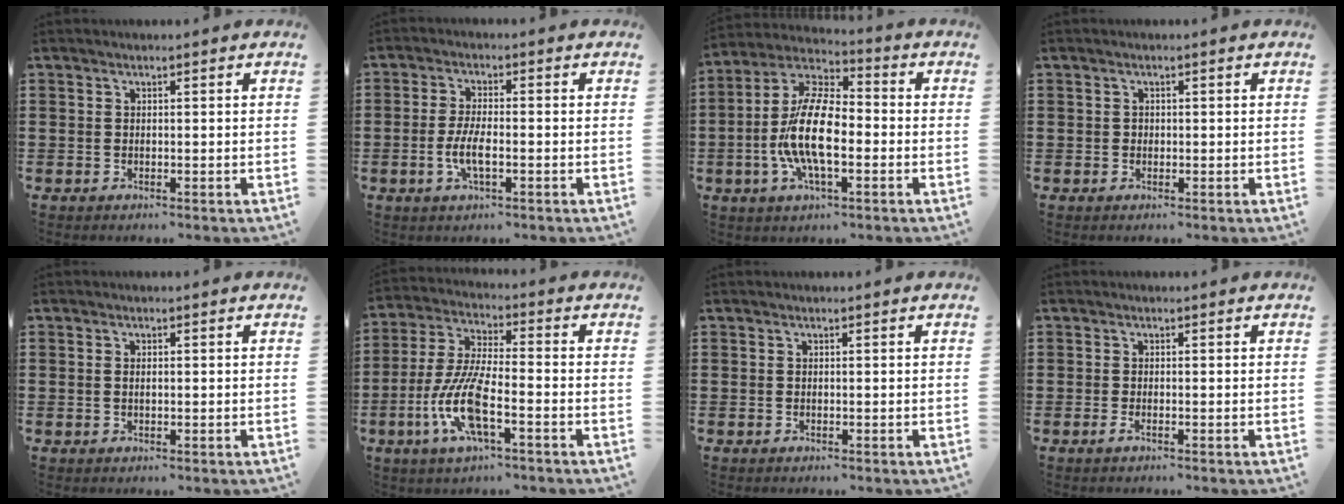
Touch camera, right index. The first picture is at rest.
{"total": 5.6, "force": [-1.7, 1.5, 5.1], "torque": [-0.114, -0.008, -0.038]}
{"total": 12.9, "force": [-2.7, 5.1, 11.5], "torque": [-0.263, -0.009, -0.057]}
{"total": 0.6, "force": [0.1, 0.6, 0.2], "torque": [-0.005, 0.003, 0.001]}
{"total": 1.0, "force": [0.0, 0.4, 0.9], "torque": [-0.019, 0.001, 0.000]}
{"total": 10.2, "force": [-4.2, 2.4, 8.9], "torque": [-0.208, -0.015, -0.083]}
{"total": 0.0}
{"total": 0.9, "force": [-0.4, 0.0, 0.8], "torque": [-0.014, -0.006, -0.006]}